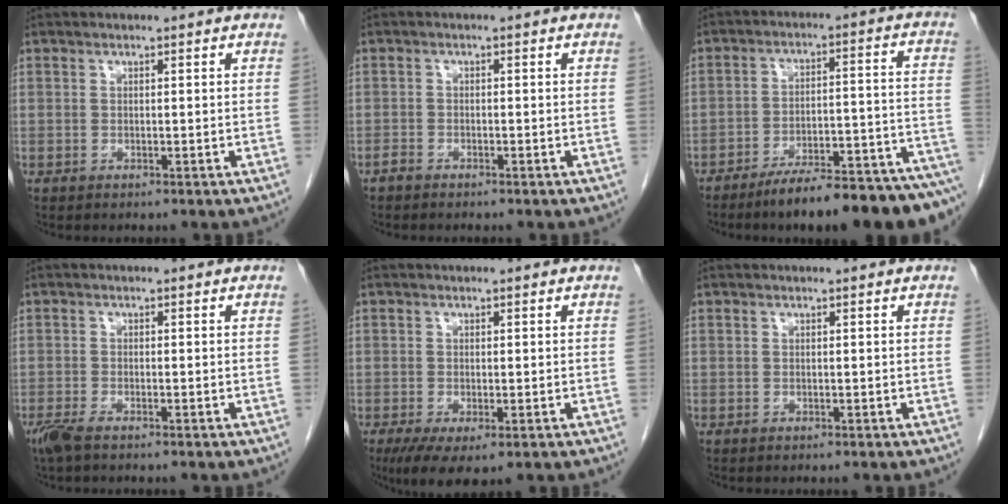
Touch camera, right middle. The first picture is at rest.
{"total": 1.0, "force": [-0.9, 0.4, 0.2], "torque": [-0.006, 0.001, -0.017]}
{"total": 18.1, "force": [-14.9, 1.5, 10.3], "torque": [-0.091, 0.030, -0.217]}
{"total": 2.9, "force": [-2.2, 0.5, 1.8], "torque": [-0.043, -0.009, -0.042]}
{"total": 5.0, "force": [-2.5, 1.8, 4.0], "torque": [-0.067, -0.015, -0.033]}
{"total": 0.0}